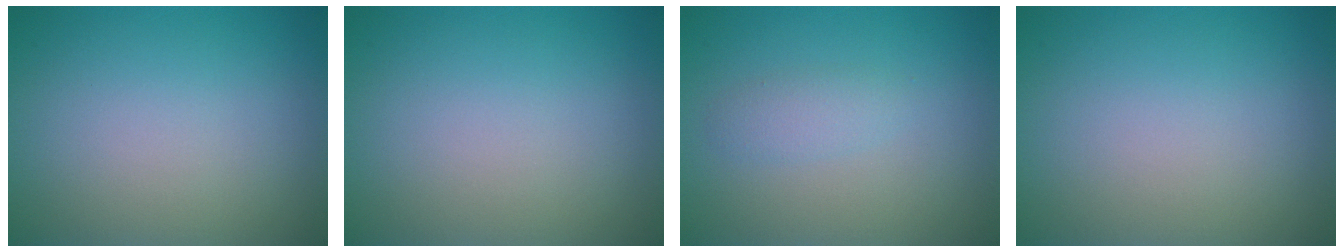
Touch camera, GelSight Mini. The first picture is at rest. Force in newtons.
{"total": 0.0}
{"total": 1.3, "press": 1.3, "slide": 0.0}
{"total": 0.0}